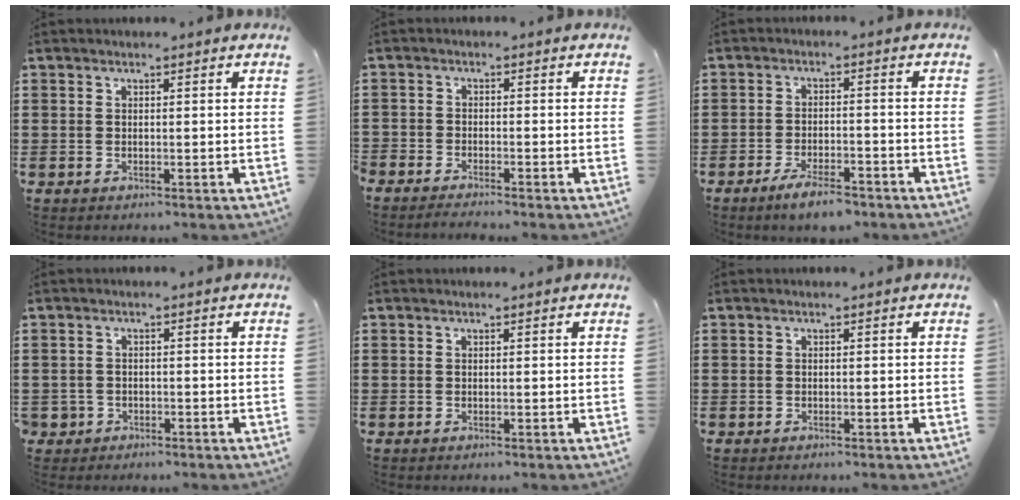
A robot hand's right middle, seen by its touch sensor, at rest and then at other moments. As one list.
[{"total": 2.0, "force": [-2.0, 0.0, 0.0], "torque": [-0.005, 0.001, -0.041]}, {"total": 4.2, "force": [-3.3, 0.8, 2.4], "torque": [-0.045, 0.002, -0.062]}, {"total": 1.5, "force": [-1.0, 1.1, 0.1], "torque": [-0.007, 0.000, -0.024]}, {"total": 0.0}, {"total": 0.0}]